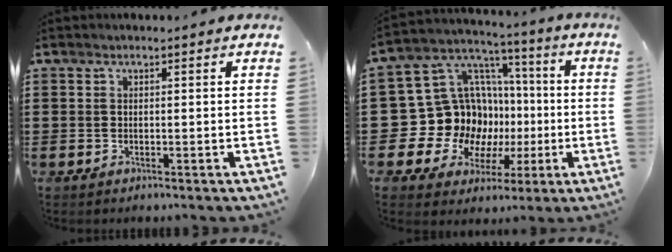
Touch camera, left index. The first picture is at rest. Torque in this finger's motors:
{"motor_torque": [1.01, -0.15, 0.36, 0.06]}